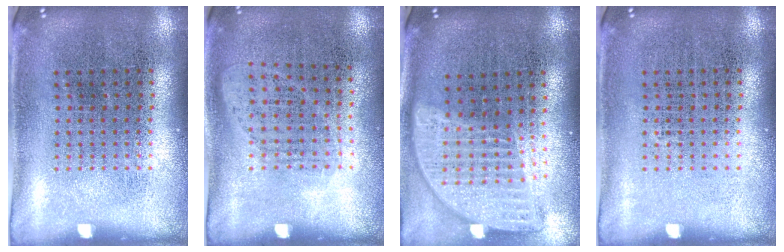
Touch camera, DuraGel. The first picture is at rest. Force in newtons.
{"total": 1.0, "press": 0.9, "slide": 0.5}
{"total": 2.0, "press": 1.6, "slide": 1.1}
{"total": 0.0}